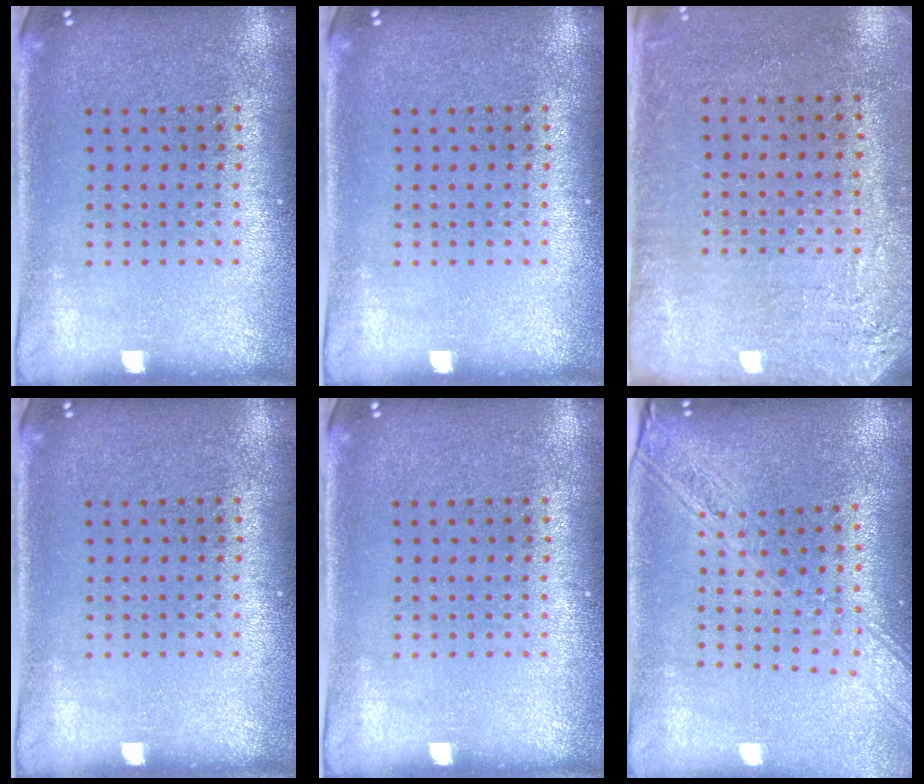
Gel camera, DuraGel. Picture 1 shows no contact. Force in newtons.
{"total": 0.0}
{"total": 2.7, "press": 2.3, "slide": 1.4}
{"total": 0.0}
{"total": 0.0}
{"total": 2.2, "press": 1.8, "slide": 1.3}